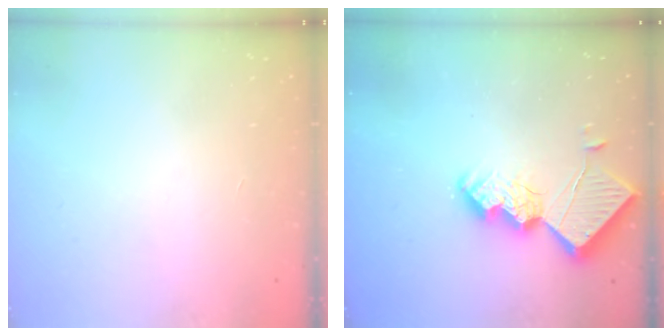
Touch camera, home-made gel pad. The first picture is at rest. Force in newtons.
{"total": 15.8, "press": 15.8, "slide": 0.8}